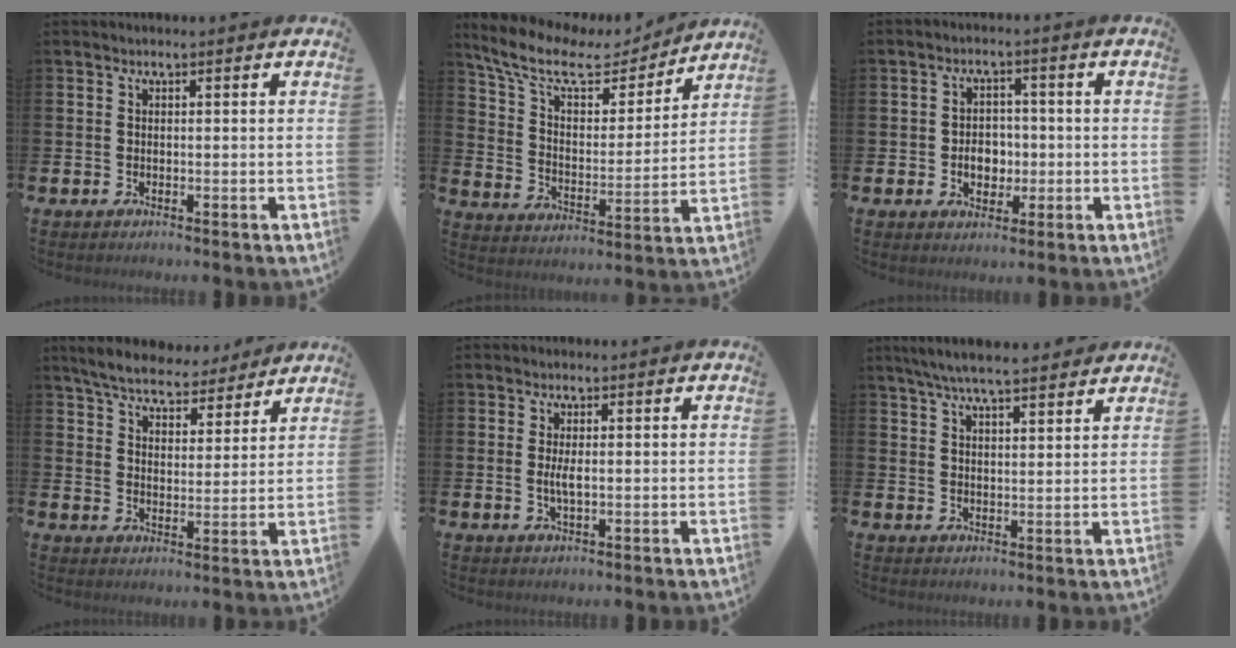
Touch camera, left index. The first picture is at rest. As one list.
[{"total": 10.3, "force": [8.2, 4.2, 4.7], "torque": [-0.127, -0.045, 0.137]}, {"total": 4.0, "force": [-0.7, 3.2, 2.3], "torque": [-0.035, 0.002, -0.022]}, {"total": 6.5, "force": [6.2, 1.5, 1.3], "torque": [-0.053, -0.035, 0.110]}, {"total": 2.2, "force": [0.0, 0.7, 2.1], "torque": [-0.040, 0.001, -0.001]}, {"total": 6.1, "force": [5.7, 0.6, 2.0], "torque": [-0.054, -0.020, 0.104]}]